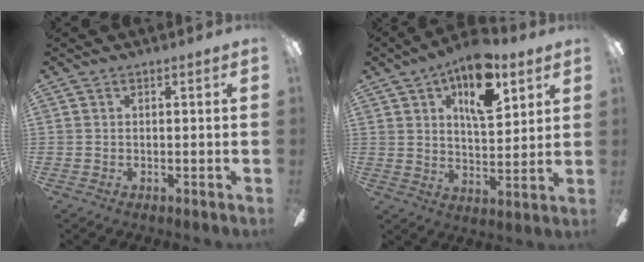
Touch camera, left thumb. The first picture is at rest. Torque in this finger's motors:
{"motor_torque": [0.55, 0.55, 0.59, 0.04, 0.11]}